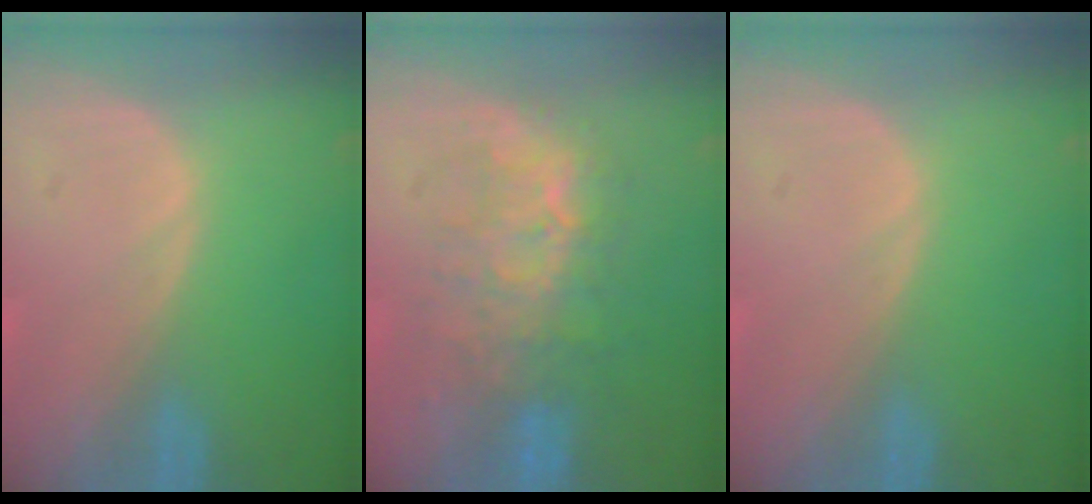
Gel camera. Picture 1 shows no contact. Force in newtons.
{"total": 8.5, "press": 8.0, "slide": 2.9}
{"total": 0.0}